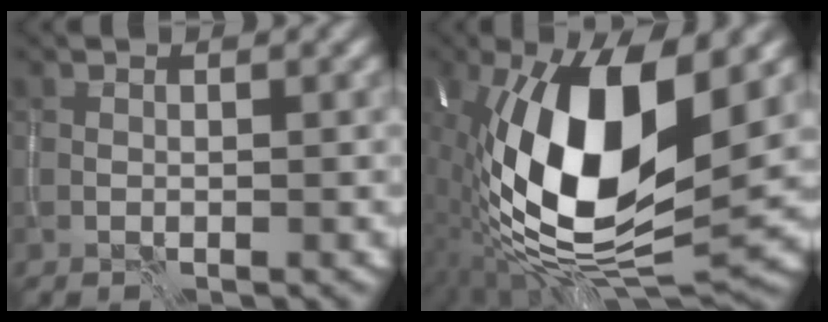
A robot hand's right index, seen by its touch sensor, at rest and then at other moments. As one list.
[{"total": 16.0, "force": [-0.1, 6.5, 14.6], "torque": [-0.257, 0.010, -0.013]}]